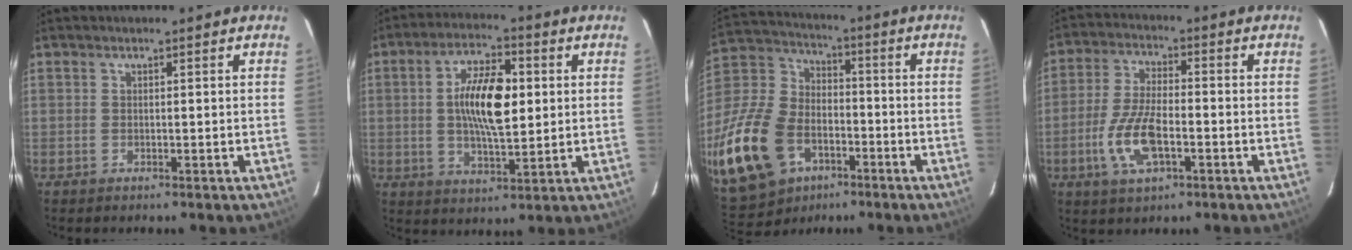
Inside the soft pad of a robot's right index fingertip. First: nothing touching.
{"total": 12.1, "force": [1.4, 4.9, 11.0], "torque": [-0.198, 0.008, 0.025]}
{"total": 32.4, "force": [-14.5, 21.5, 19.4], "torque": [-0.496, -0.010, -0.239]}
{"total": 10.2, "force": [-3.5, 4.1, 8.7], "torque": [-0.185, -0.004, -0.064]}